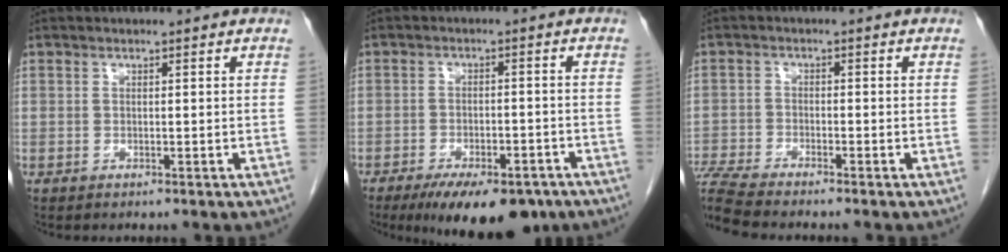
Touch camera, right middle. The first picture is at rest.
{"total": 12.6, "force": [-9.2, 4.6, 7.3], "torque": [-0.107, -0.010, -0.133]}
{"total": 8.0, "force": [-7.4, -0.6, 2.8], "torque": [-0.064, -0.012, -0.138]}